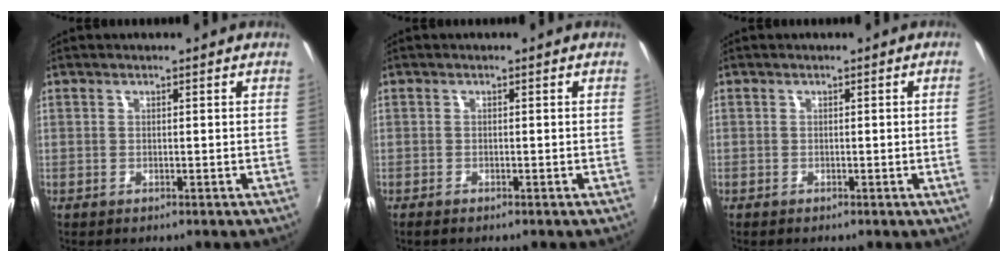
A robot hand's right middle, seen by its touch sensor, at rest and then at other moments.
{"total": 0.8, "force": [-0.7, 0.3, 0.3], "torque": [-0.007, -0.005, -0.016]}
{"total": 1.3, "force": [-0.1, -0.8, 1.1], "torque": [-0.007, -0.011, -0.001]}